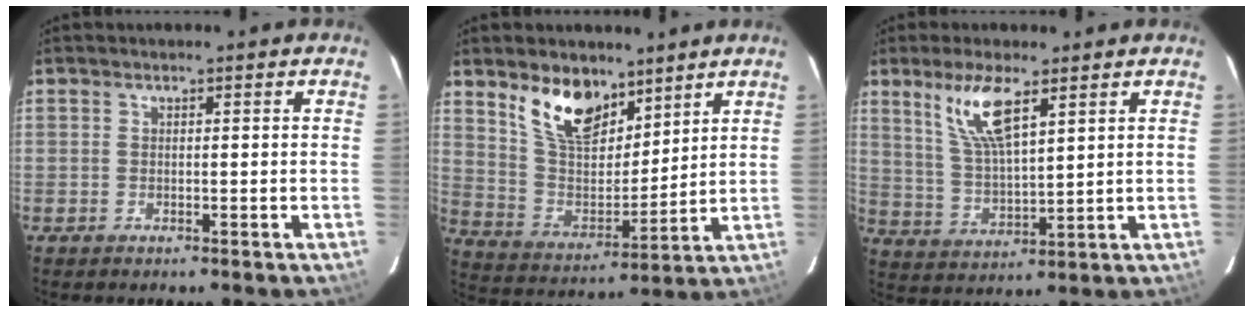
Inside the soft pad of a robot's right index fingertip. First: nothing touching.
{"total": 13.2, "force": [8.9, 6.5, 7.2], "torque": [-0.141, 0.002, 0.173]}
{"total": 9.6, "force": [5.5, 2.3, 7.6], "torque": [-0.148, -0.002, 0.117]}